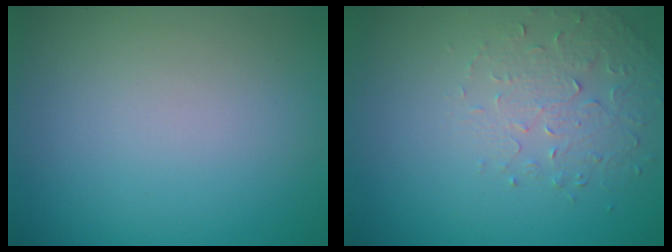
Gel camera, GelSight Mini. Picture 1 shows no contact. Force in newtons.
{"total": 1.9, "press": 1.5, "slide": 1.1}